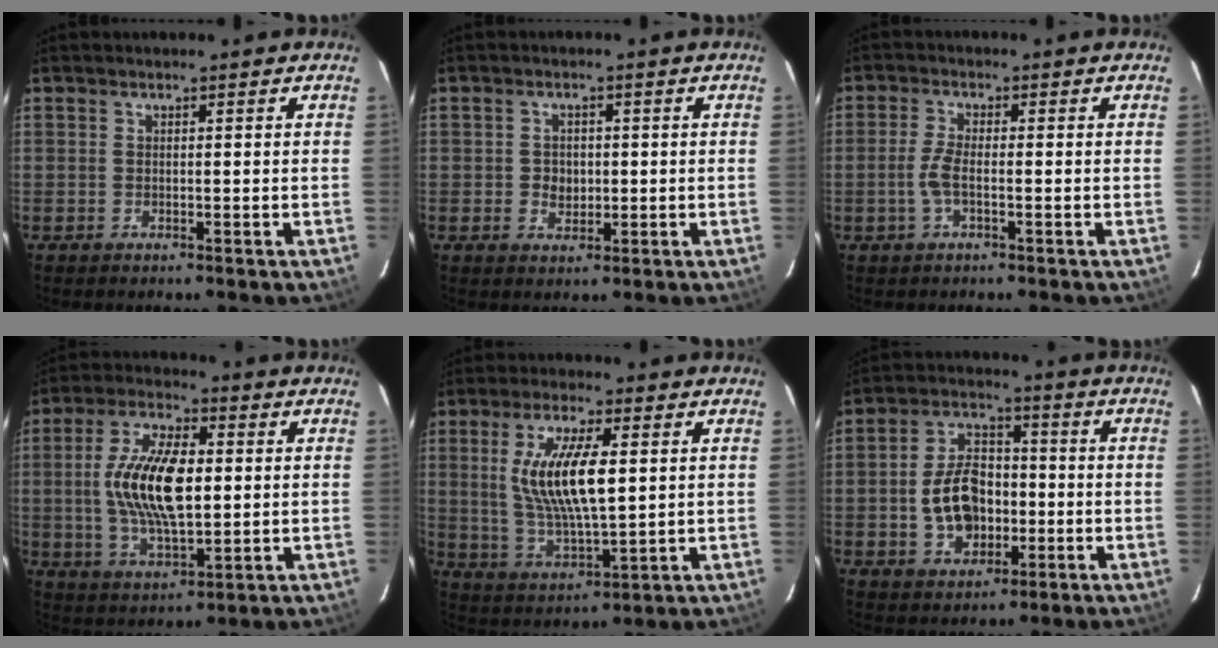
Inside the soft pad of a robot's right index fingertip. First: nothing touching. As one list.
[{"total": 3.0, "force": [-0.4, 2.7, 1.3], "torque": [-0.025, 0.005, -0.003]}, {"total": 3.7, "force": [-1.1, 1.0, 3.4], "torque": [-0.079, 0.001, -0.023]}, {"total": 14.9, "force": [0.7, 6.4, 13.4], "torque": [-0.261, 0.005, 0.013]}, {"total": 13.3, "force": [2.4, 4.0, 12.5], "torque": [-0.240, -0.005, 0.053]}, {"total": 11.1, "force": [-2.1, 7.7, 7.7], "torque": [-0.156, 0.022, -0.024]}]